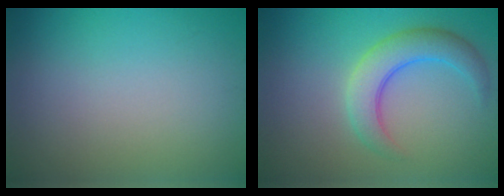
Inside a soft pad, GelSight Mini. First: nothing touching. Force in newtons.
{"total": 4.5, "press": 4.5, "slide": 0.3}